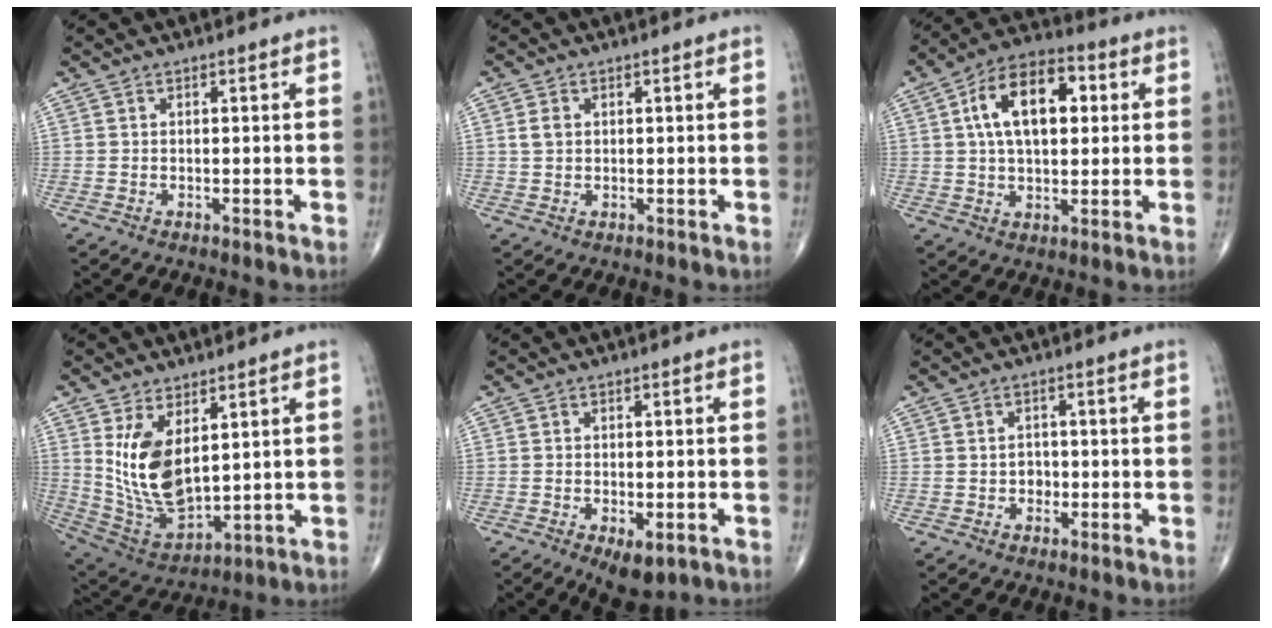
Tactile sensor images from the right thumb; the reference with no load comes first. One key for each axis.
{"total": 2.0, "fx": 0.5, "fy": 1.5, "fz": 1.3, "tx": -0.023, "ty": 0.002, "tz": 0.012}
{"total": 14.9, "fx": 3.3, "fy": 8.3, "fz": 11.9, "tx": -0.183, "ty": 0.018, "tz": 0.049}
{"total": 13.6, "fx": 3.8, "fy": 7.1, "fz": 11.0, "tx": -0.194, "ty": -0.025, "tz": 0.097}
{"total": 5.5, "fx": -2.4, "fy": 2.5, "fz": 4.3, "tx": -0.062, "ty": -0.003, "tz": -0.027}
{"total": 2.2, "fx": -0.5, "fy": 1.9, "fz": 1.1, "tx": 0.000, "ty": 0.006, "tz": -0.010}